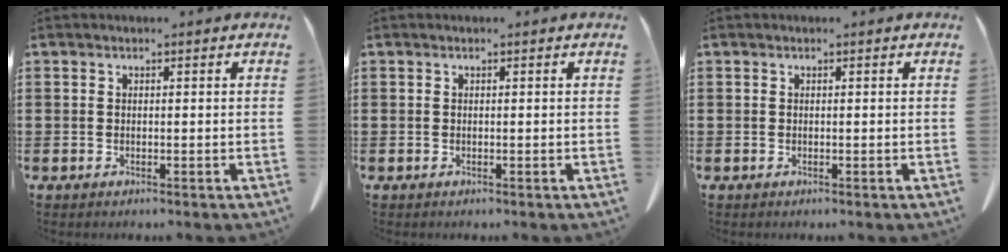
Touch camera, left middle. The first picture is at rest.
{"total": 0.0}
{"total": 0.0}